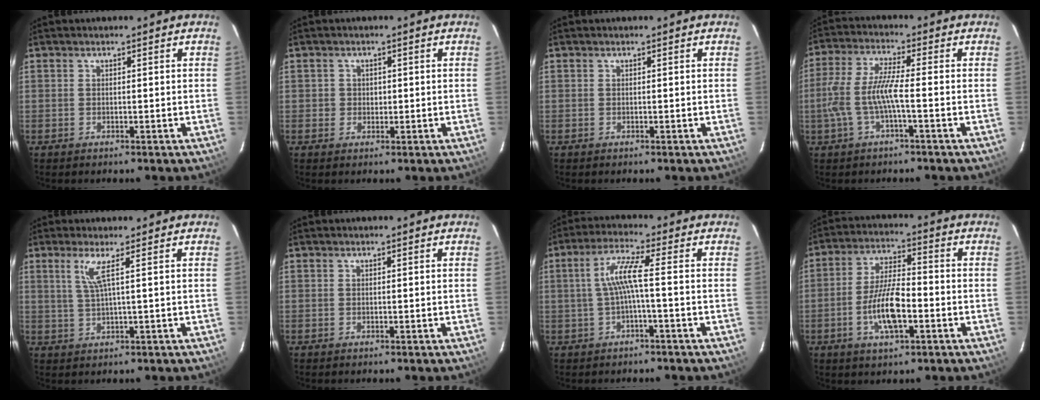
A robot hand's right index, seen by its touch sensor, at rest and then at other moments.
{"total": 2.0, "force": [0.0, 1.9, 0.2], "torque": [-0.001, 0.003, 0.000]}
{"total": 0.0}
{"total": 7.9, "force": [-2.1, 0.8, 7.5], "torque": [-0.168, 0.001, -0.035]}
{"total": 3.3, "force": [1.4, -0.9, 2.9], "torque": [-0.051, -0.003, 0.032]}
{"total": 0.0}
{"total": 5.4, "force": [-0.8, -0.2, 5.3], "torque": [-0.116, 0.007, -0.012]}
{"total": 10.1, "force": [-3.3, 3.3, 8.9], "torque": [-0.181, 0.001, -0.060]}